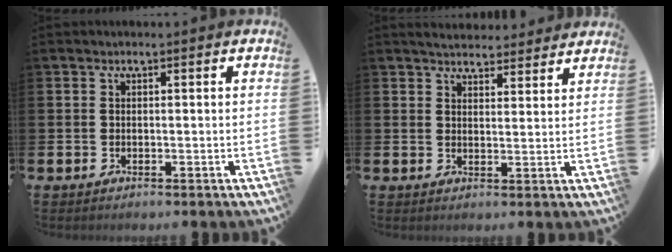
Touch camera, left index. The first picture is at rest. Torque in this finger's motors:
{"motor_torque": [0.65, -0.64, 0.07, 0.00]}